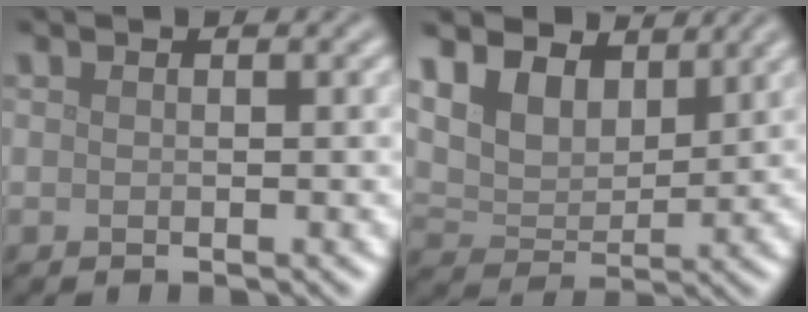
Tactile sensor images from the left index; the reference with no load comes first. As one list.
[{"total": 8.3, "force": [5.6, 4.6, 4.0], "torque": [-0.107, 0.000, 0.094]}]